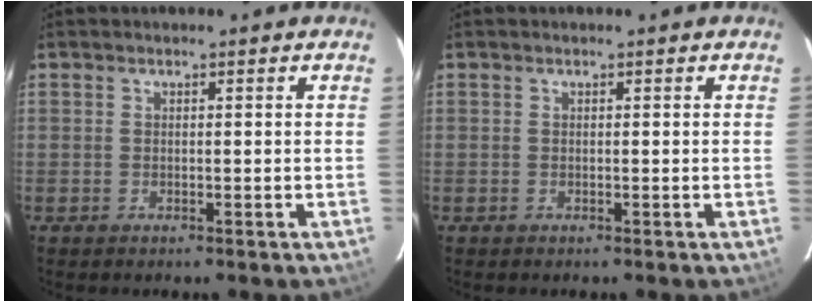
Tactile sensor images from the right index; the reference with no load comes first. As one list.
[{"total": 0.0}]